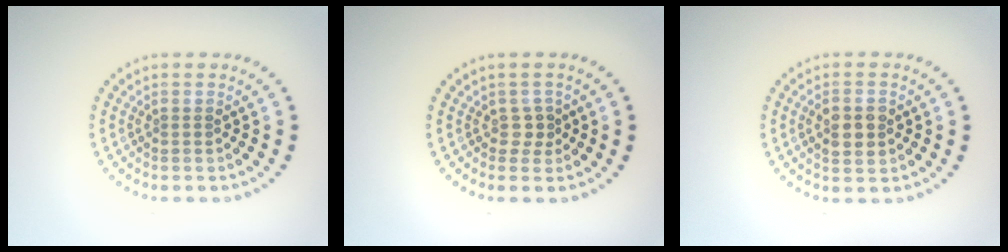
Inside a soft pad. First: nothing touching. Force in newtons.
{"total": 1.1, "press": 0.9, "slide": 0.7}
{"total": 2.8, "press": 2.8, "slide": 0.2}